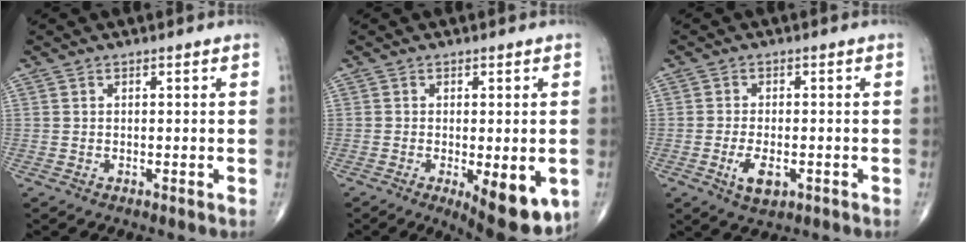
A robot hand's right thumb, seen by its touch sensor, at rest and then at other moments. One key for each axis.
{"total": 11.0, "fx": -3.6, "fy": 4.0, "fz": 9.6, "tx": -0.119, "ty": -0.017, "tz": -0.042}
{"total": 4.8, "fx": -1.7, "fy": 2.4, "fz": 3.8, "tx": -0.066, "ty": -0.001, "tz": -0.023}